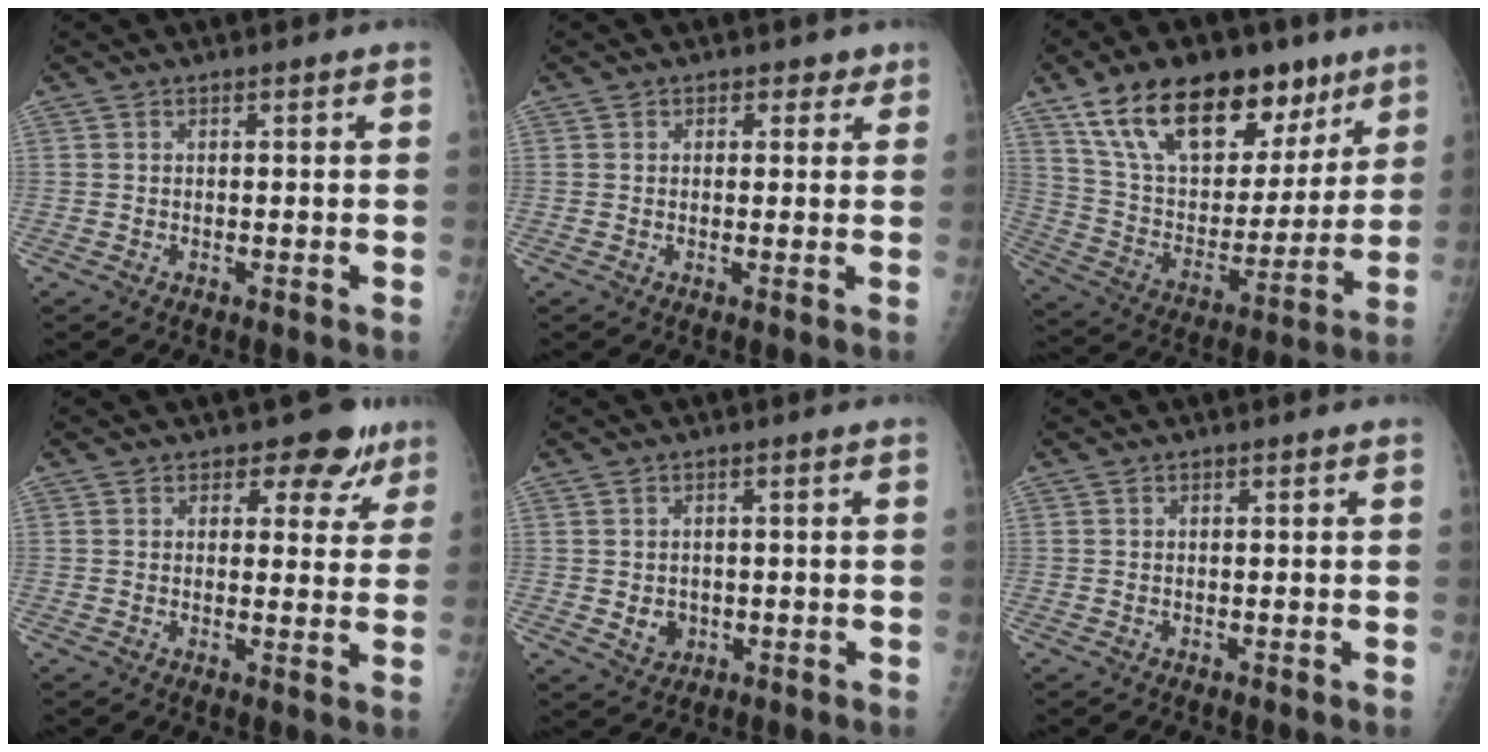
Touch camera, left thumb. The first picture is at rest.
{"total": 2.4, "force": [1.3, 1.9, 0.7], "torque": [0.016, -0.004, 0.010]}
{"total": 25.6, "force": [15.4, 13.7, 15.3], "torque": [-0.214, -0.028, 0.266]}
{"total": 7.3, "force": [4.8, 4.6, 2.9], "torque": [0.005, -0.023, 0.052]}
{"total": 3.4, "force": [-0.4, 3.0, 1.7], "torque": [-0.012, 0.000, 0.004]}
{"total": 0.0}